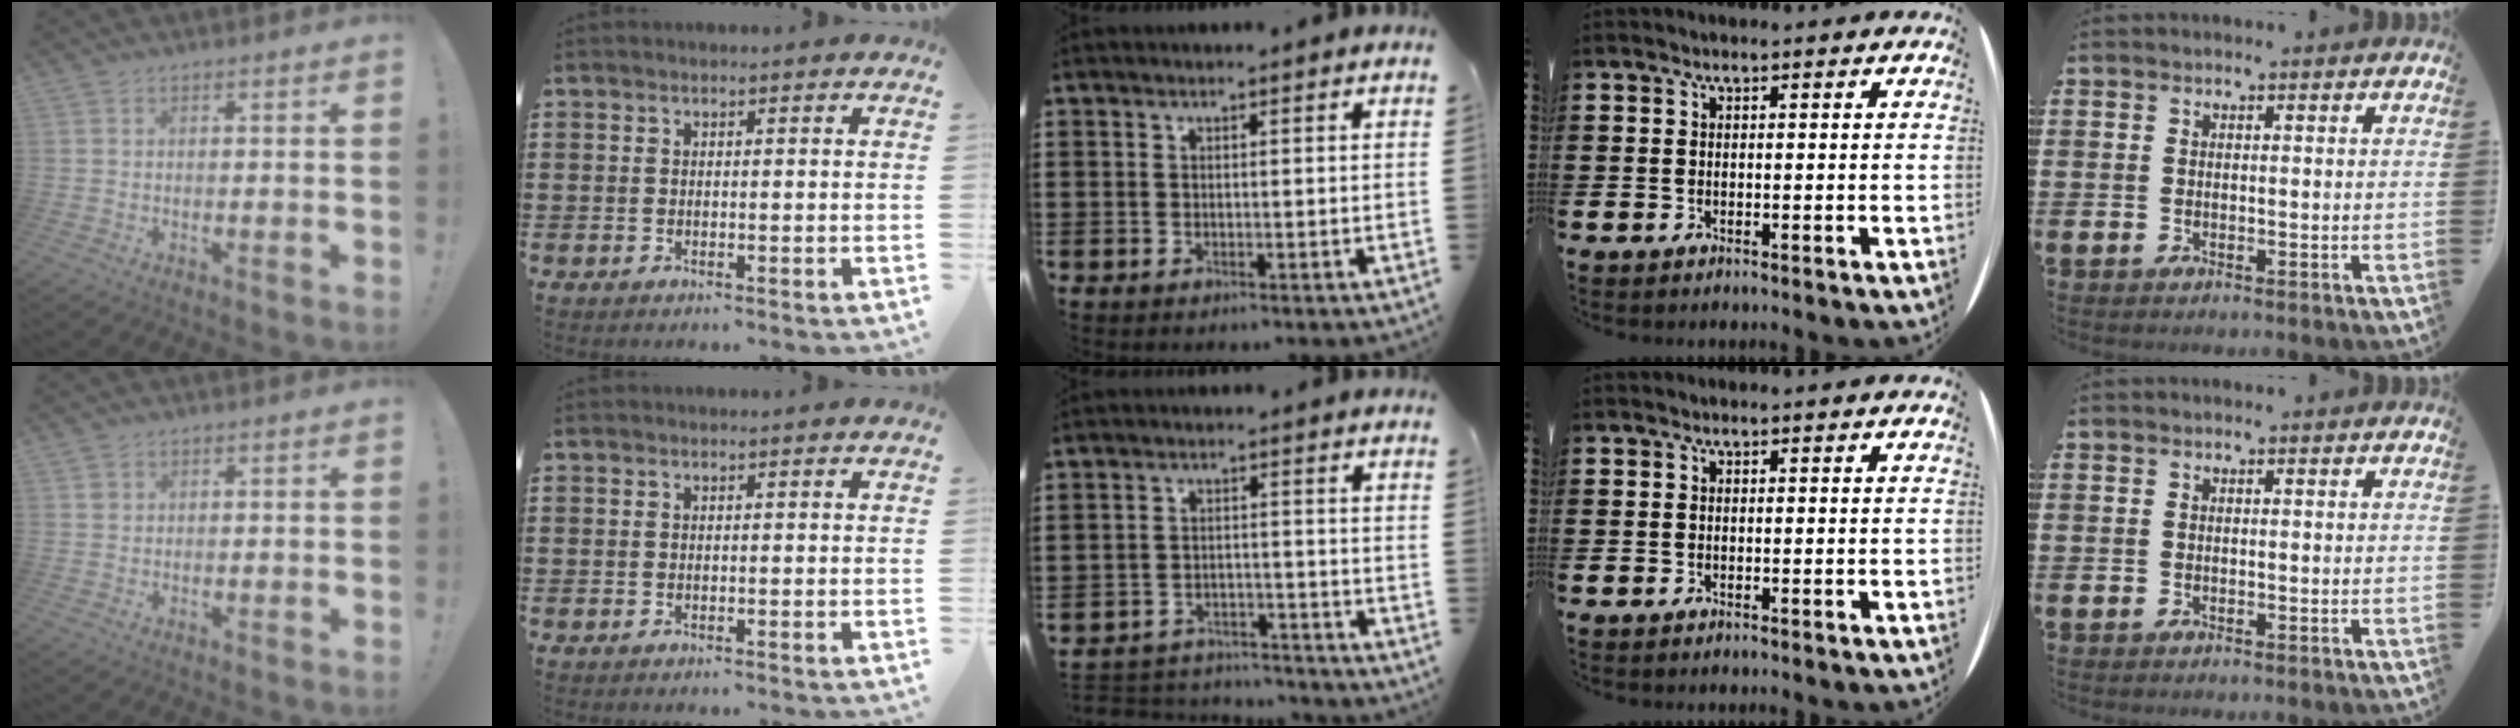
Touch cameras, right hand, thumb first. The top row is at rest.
{"thumb": {"total": 1.2, "force": [0.7, 1.0, 0.0], "torque": [0.003, 0.000, 0.013]}, "middle": {"total": 3.9, "force": [-3.8, 0.8, -0.2], "torque": [-0.003, 0.003, -0.081]}}